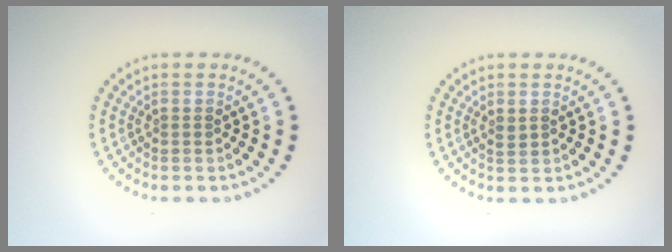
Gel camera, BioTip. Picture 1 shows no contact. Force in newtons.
{"total": 0.7, "press": 0.7, "slide": 0.2}